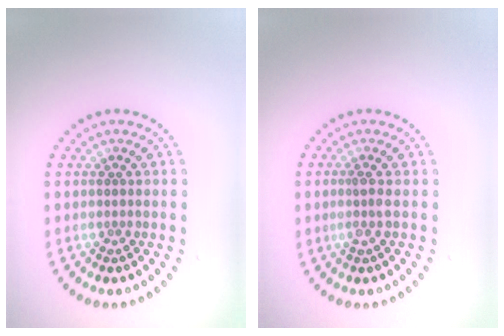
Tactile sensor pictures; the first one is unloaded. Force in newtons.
{"total": 1.3, "press": 1.0, "slide": 0.9}